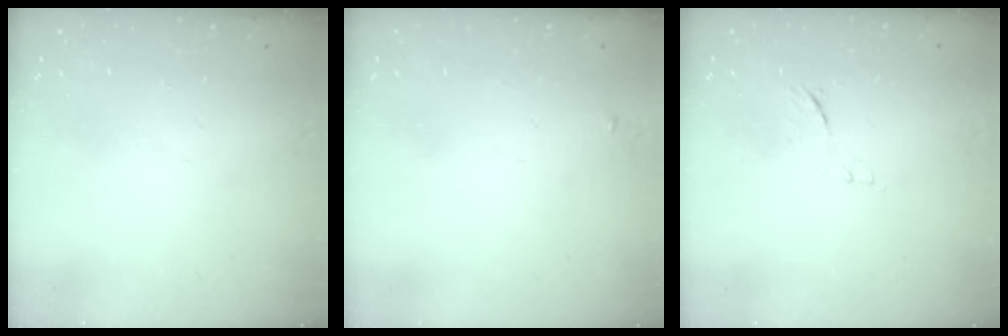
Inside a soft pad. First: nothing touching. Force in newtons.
{"total": 2.3, "press": 2.3, "slide": 0.2}
{"total": 7.1, "press": 7.1, "slide": 0.7}